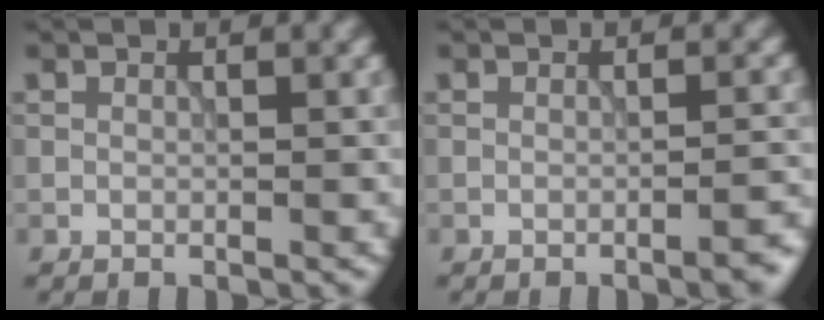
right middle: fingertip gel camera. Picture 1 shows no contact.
{"total": 2.1, "force": [-1.2, 0.5, 1.6], "torque": [-0.014, 0.004, -0.022]}